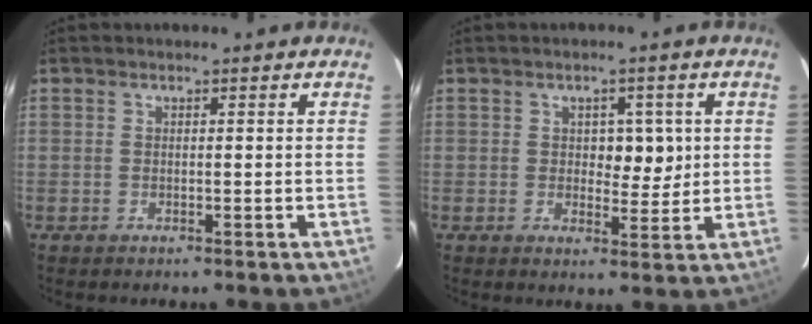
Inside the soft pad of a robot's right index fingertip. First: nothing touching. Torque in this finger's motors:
{"motor_torque": [0.02, 0.01, 0.05, 0.03]}